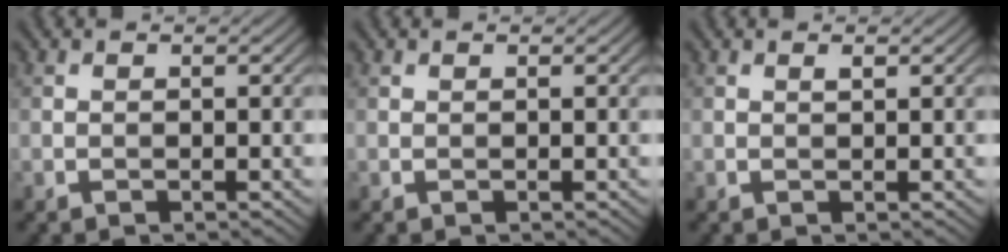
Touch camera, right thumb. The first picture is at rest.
{"total": 0.0}
{"total": 0.6, "force": [0.3, 0.1, 0.4], "torque": [-0.008, 0.000, 0.005]}